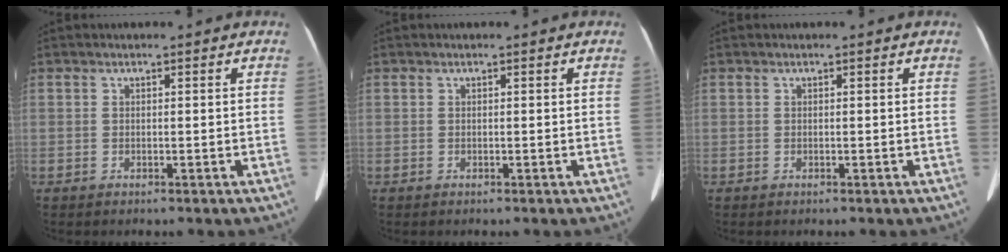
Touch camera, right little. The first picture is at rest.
{"total": 0.0}
{"total": 0.0}